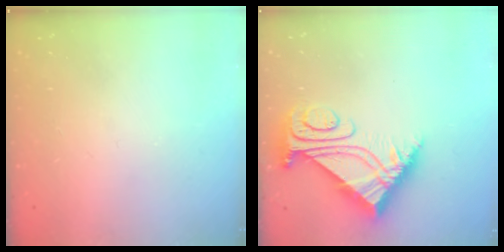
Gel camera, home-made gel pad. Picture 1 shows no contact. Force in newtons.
{"total": 9.5, "press": 9.4, "slide": 1.1}